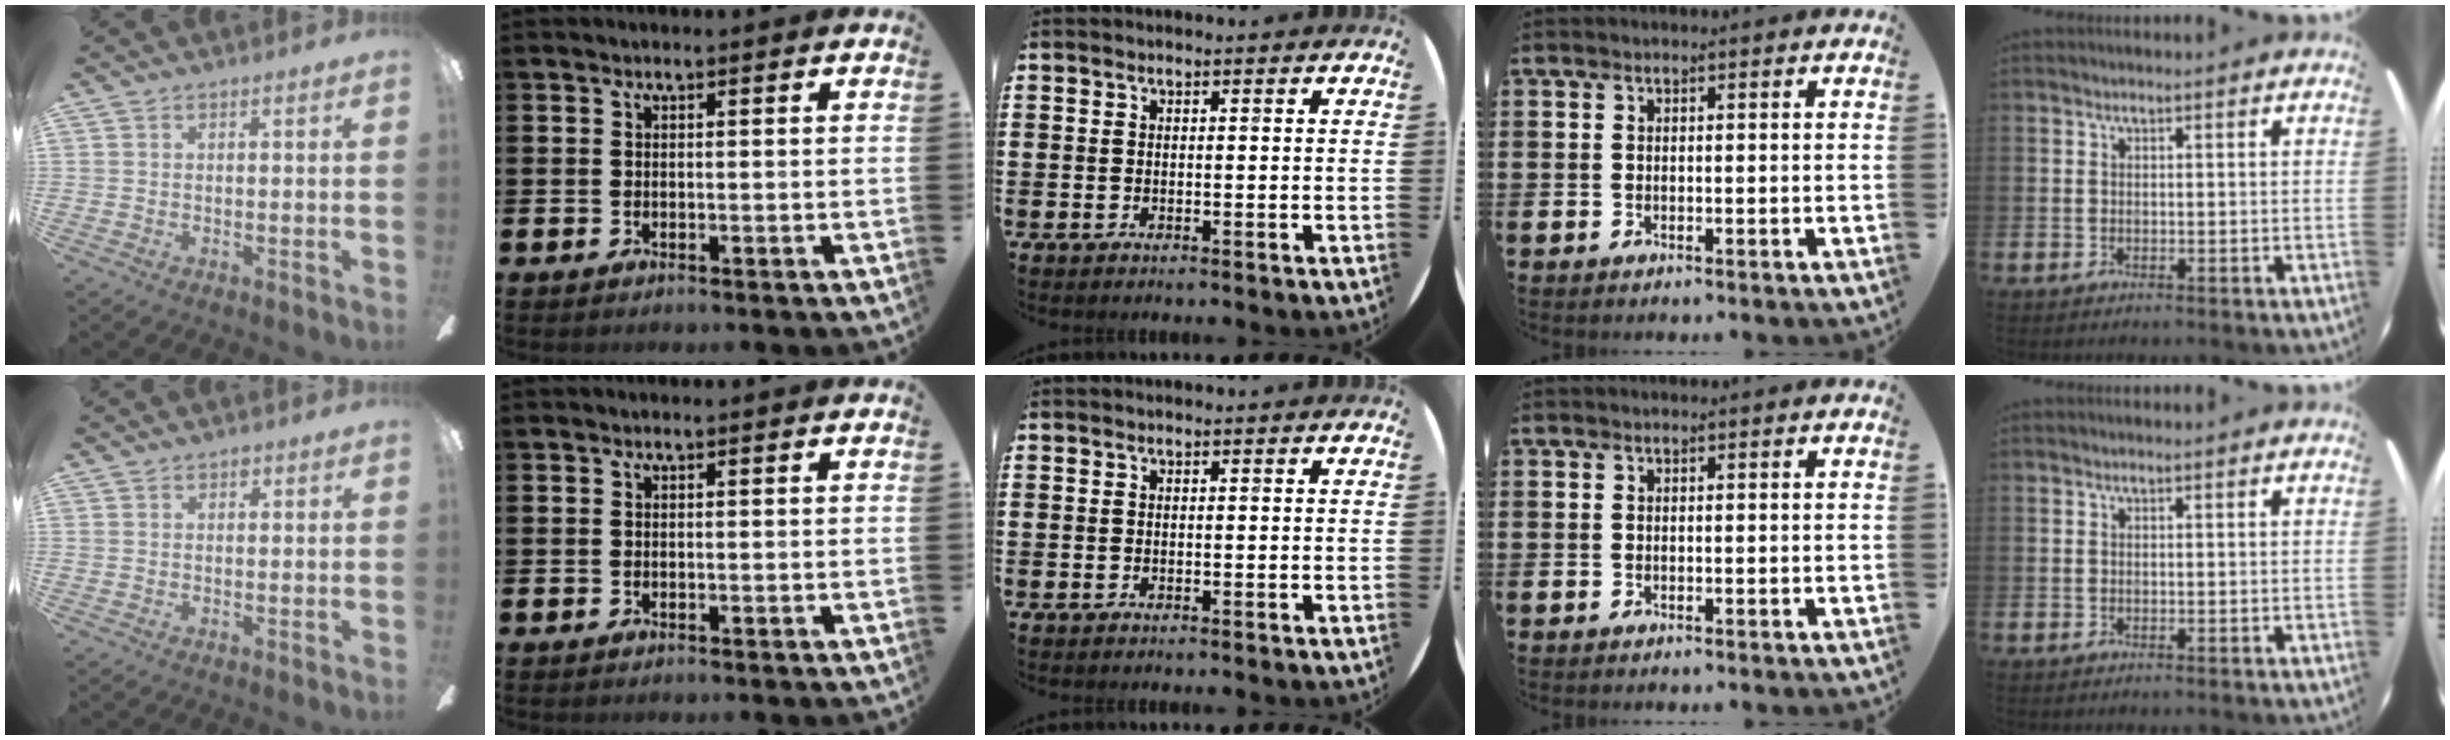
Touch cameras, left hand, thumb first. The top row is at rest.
{"thumb": {"total": 1.0, "force": [0.5, 0.7, 0.6], "torque": [-0.004, 0.001, 0.006]}}